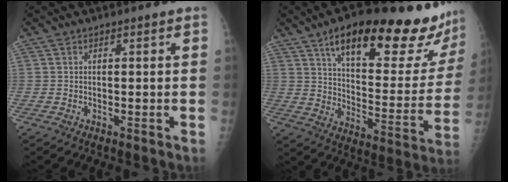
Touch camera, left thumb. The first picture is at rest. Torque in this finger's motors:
{"motor_torque": [0.81, 0.33, 1.46, -1.31, 0.30]}